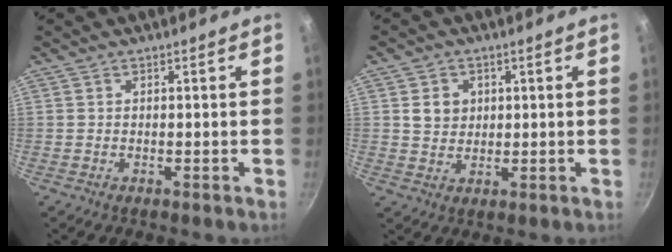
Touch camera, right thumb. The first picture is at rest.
{"total": 4.8, "force": [1.3, 4.1, 2.0], "torque": [-0.012, -0.004, 0.024]}